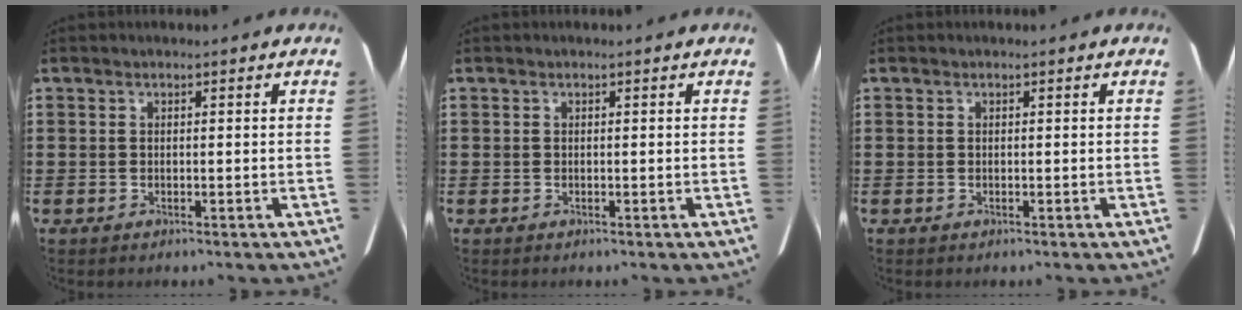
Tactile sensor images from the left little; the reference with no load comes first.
{"total": 0.0}
{"total": 0.0}